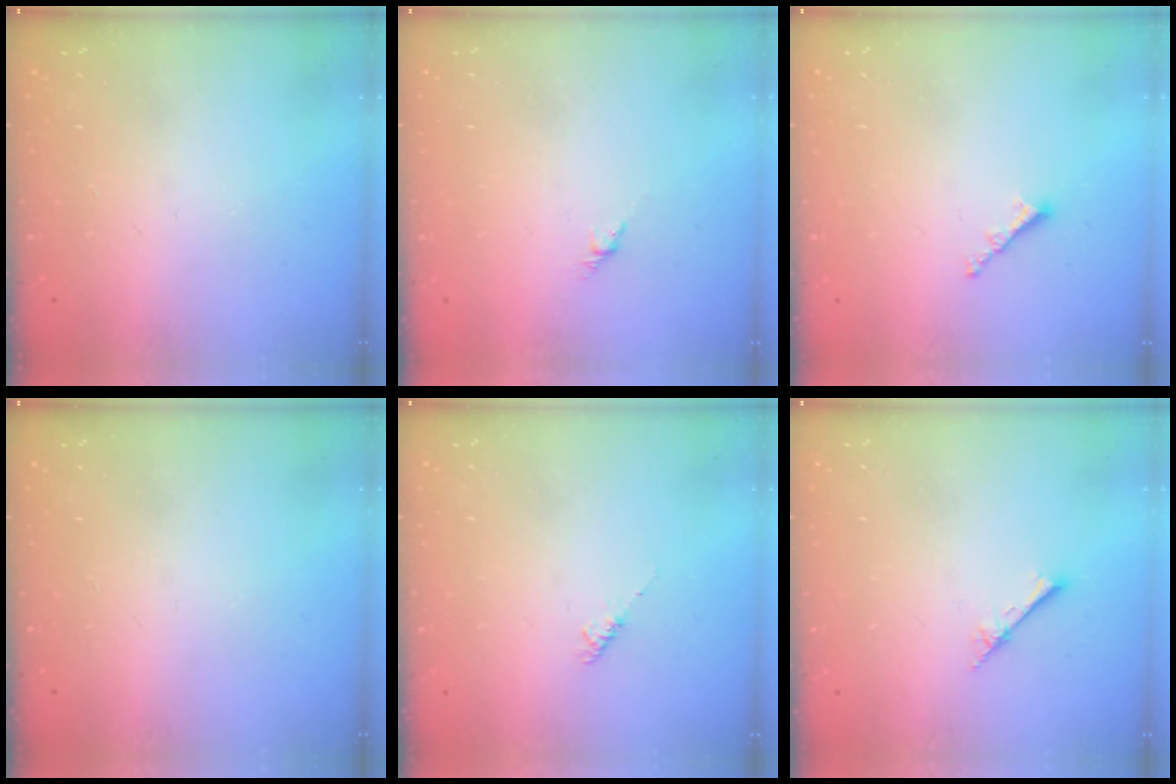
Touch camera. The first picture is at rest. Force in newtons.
{"total": 3.0, "press": 2.9, "slide": 0.7}
{"total": 1.8, "press": 1.7, "slide": 0.5}
{"total": 0.0}
{"total": 2.0, "press": 1.9, "slide": 0.4}
{"total": 2.6, "press": 2.6, "slide": 0.3}